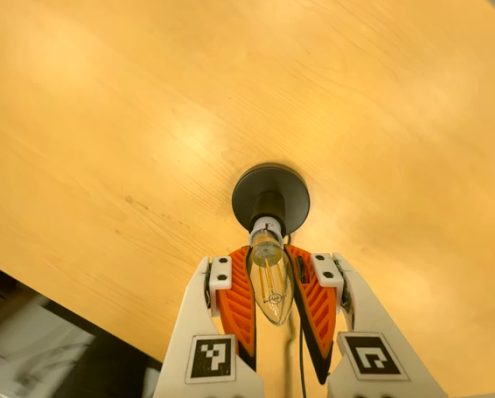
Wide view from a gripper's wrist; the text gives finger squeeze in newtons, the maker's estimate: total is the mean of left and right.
{"total": 23.2, "left": 22.0, "right": 24.5}